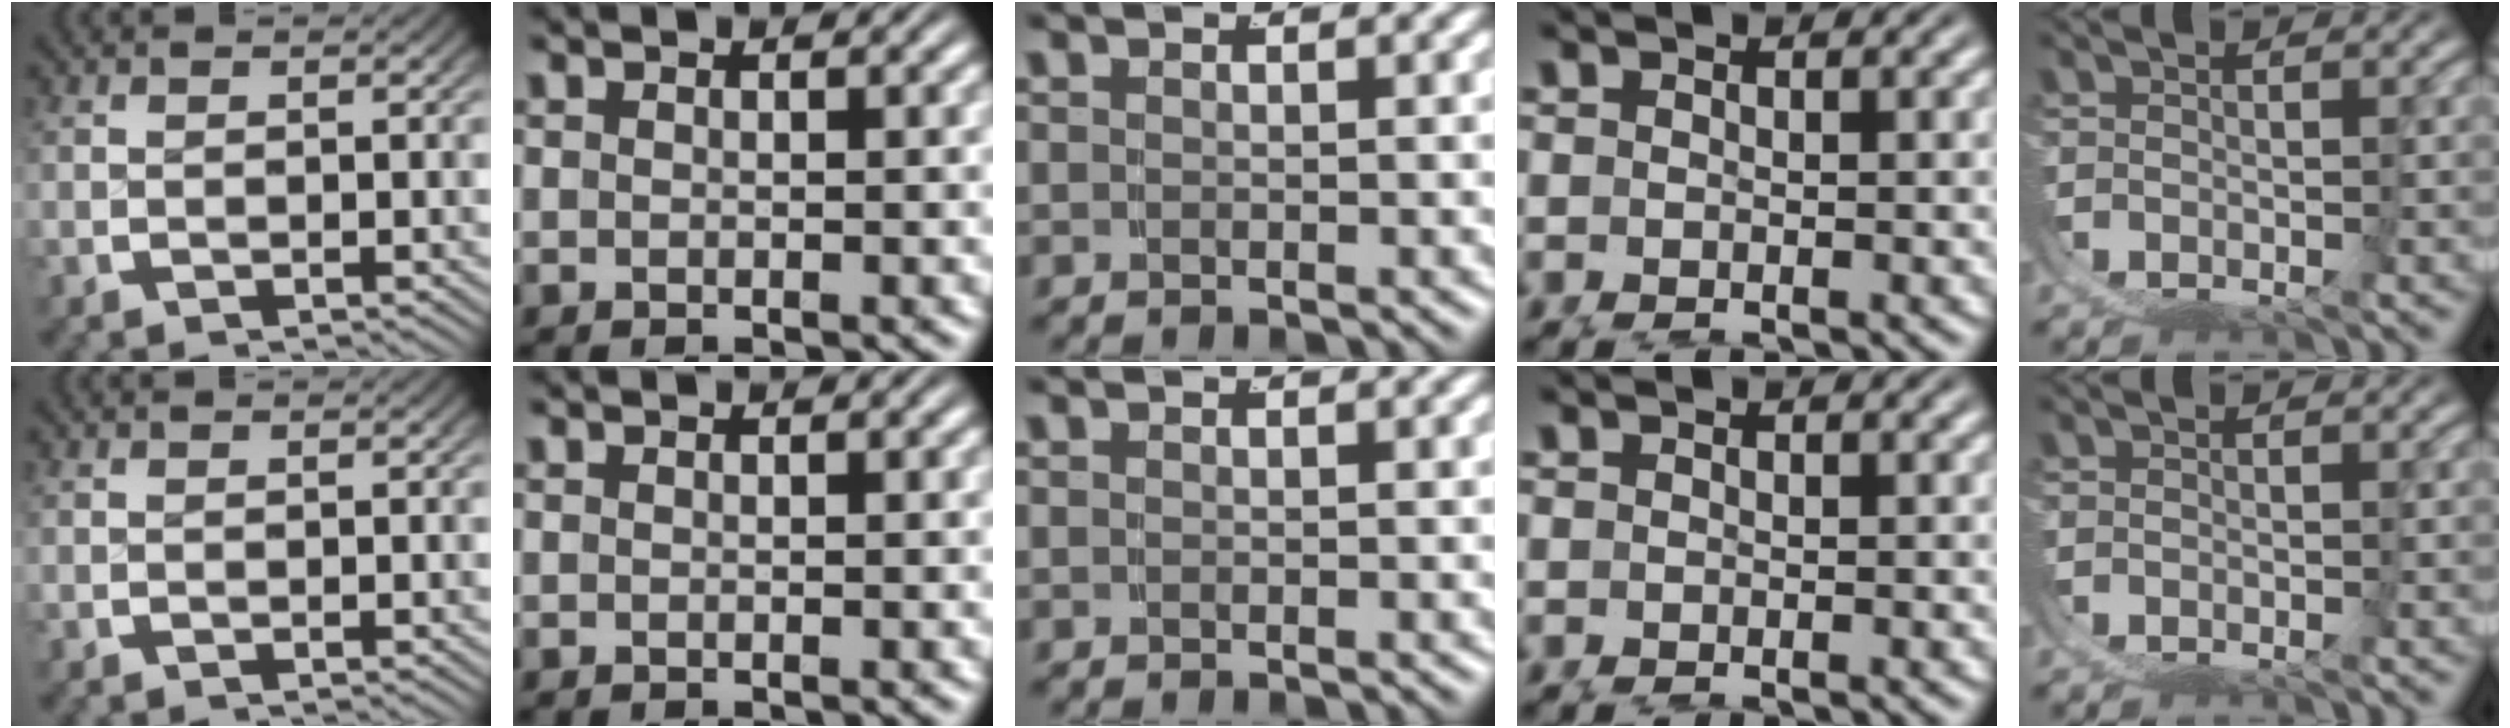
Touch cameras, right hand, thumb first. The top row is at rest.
{}